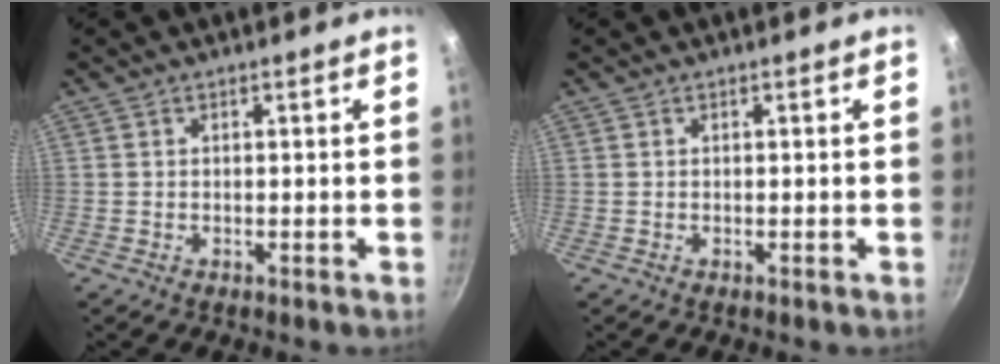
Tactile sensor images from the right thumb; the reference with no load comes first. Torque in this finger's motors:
{"motor_torque": [0.00, 0.00, -0.02, 0.33, 0.01]}